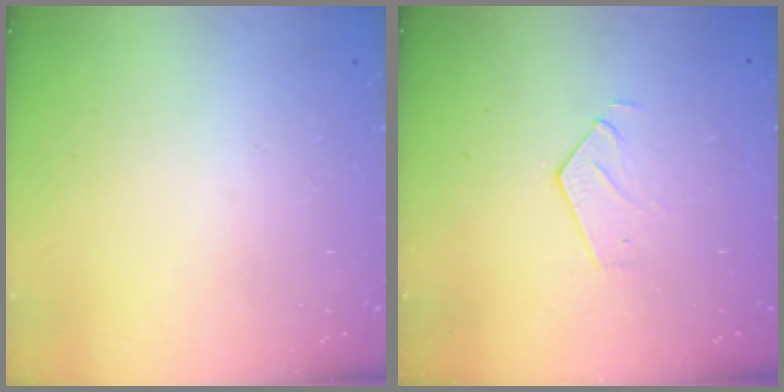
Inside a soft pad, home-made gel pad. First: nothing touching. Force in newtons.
{"total": 3.1, "press": 3.1, "slide": 0.2}